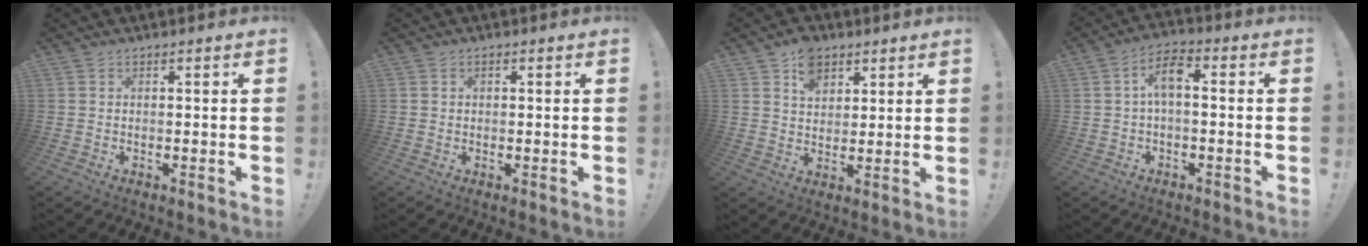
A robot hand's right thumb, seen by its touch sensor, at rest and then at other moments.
{"total": 0.7, "force": [0.0, 0.6, 0.4], "torque": [-0.007, 0.002, 0.000]}
{"total": 8.1, "force": [4.6, 5.8, 3.3], "torque": [-0.049, -0.017, 0.086]}
{"total": 6.9, "force": [0.0, 3.1, 6.2], "torque": [-0.117, 0.012, 0.001]}